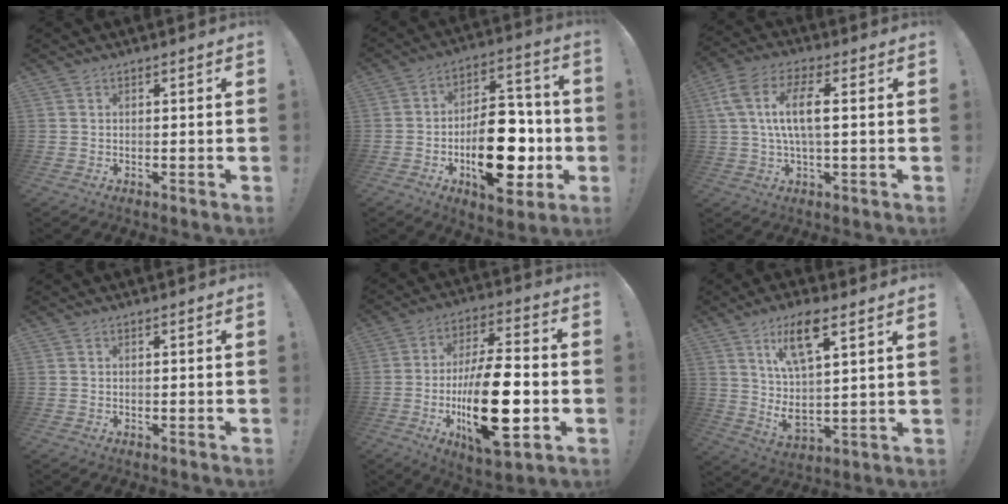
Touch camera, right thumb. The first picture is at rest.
{"total": 21.9, "force": [-5.6, 12.1, 17.4], "torque": [-0.248, 0.034, -0.072]}
{"total": 11.6, "force": [1.3, 4.5, 10.6], "torque": [-0.221, 0.004, 0.022]}
{"total": 0.0}
{"total": 23.7, "force": [-4.9, 8.9, 21.4], "torque": [-0.383, 0.005, -0.074]}
{"total": 14.2, "force": [7.3, 4.1, 11.4], "torque": [-0.204, -0.028, 0.117]}